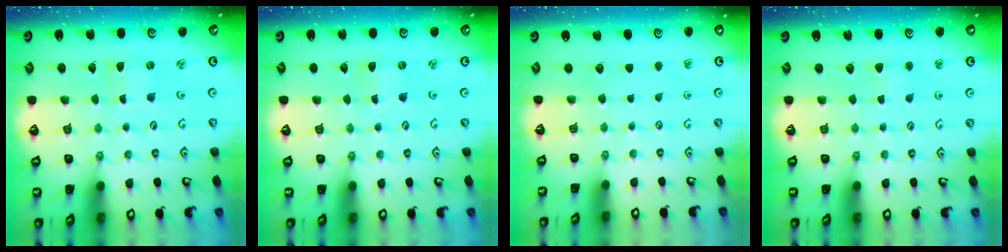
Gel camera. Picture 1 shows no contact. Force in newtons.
{"total": 0.0}
{"total": 0.0}
{"total": 1.9, "press": 1.9, "slide": 0.5}